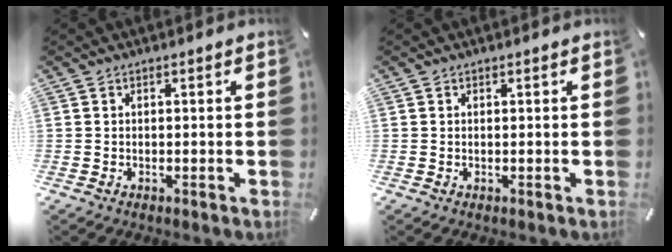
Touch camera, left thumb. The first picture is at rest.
{"total": 0.0}